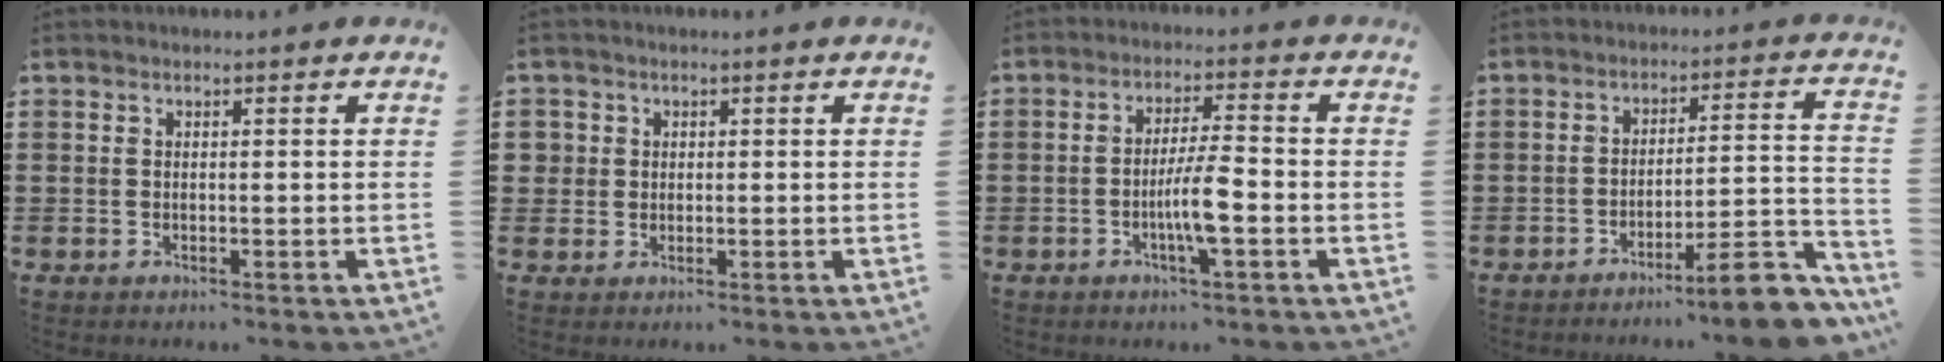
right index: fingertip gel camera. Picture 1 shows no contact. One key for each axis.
{"total": 2.0, "fx": 0.5, "fy": 1.9, "fz": 0.4, "tx": -0.016, "ty": 0.010, "tz": 0.008}
{"total": 6.0, "fx": -1.9, "fy": 0.7, "fz": 5.7, "tx": -0.109, "ty": -0.005, "tz": -0.039}
{"total": 9.1, "fx": -7.0, "fy": 0.9, "fz": 5.7, "tx": -0.082, "ty": 0.013, "tz": -0.126}